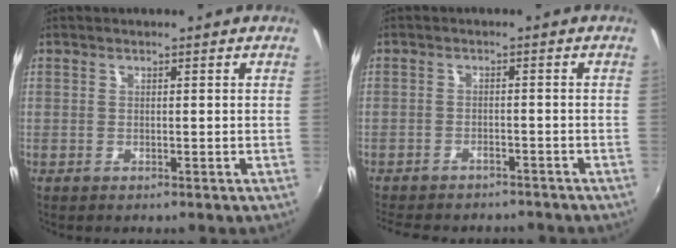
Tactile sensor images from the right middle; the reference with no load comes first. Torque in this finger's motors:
{"motor_torque": [1.08, -1.06, 0.09, 0.06]}